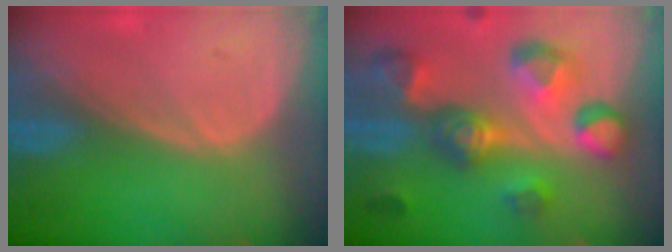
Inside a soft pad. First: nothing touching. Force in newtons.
{"total": 11.3, "press": 10.1, "slide": 5.1}